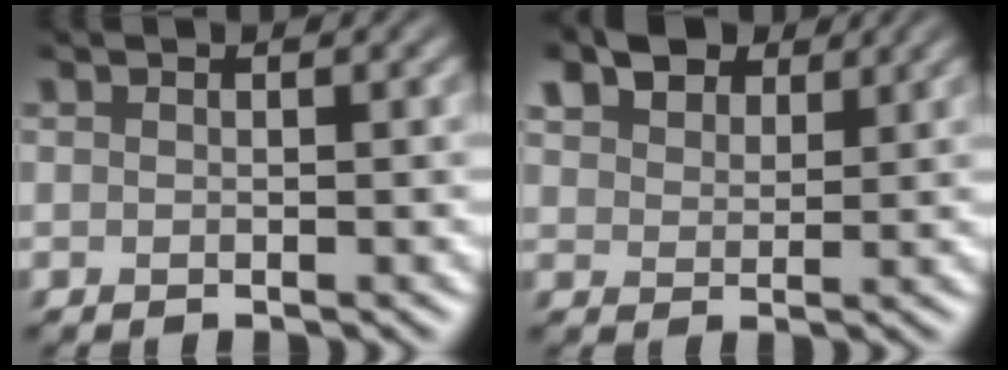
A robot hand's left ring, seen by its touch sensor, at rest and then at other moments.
{"total": 6.1, "force": [4.1, 3.3, 2.9], "torque": [-0.078, 0.014, 0.069]}